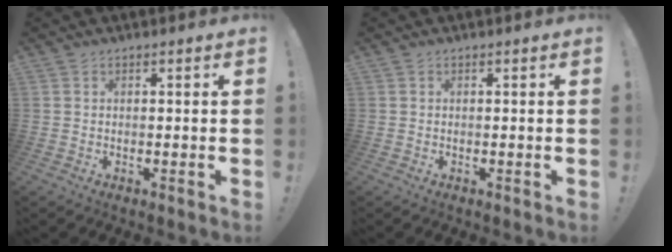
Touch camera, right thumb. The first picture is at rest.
{"total": 0.0}